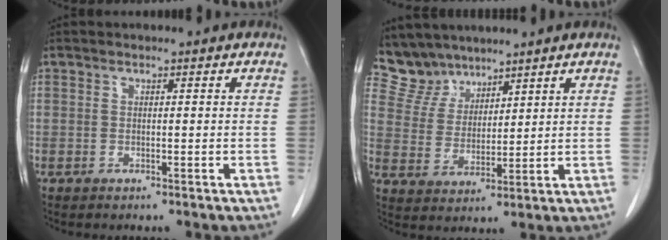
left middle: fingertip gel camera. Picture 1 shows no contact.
{"total": 6.2, "force": [5.7, 2.5, -0.2], "torque": [-0.003, 0.006, 0.128]}